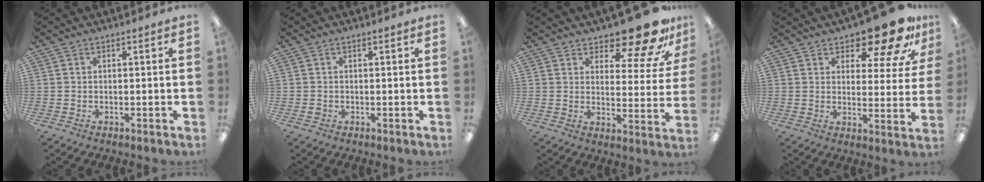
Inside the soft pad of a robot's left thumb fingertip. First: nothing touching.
{"total": 0.5, "force": [-0.1, 0.5, 0.1], "torque": [-0.002, 0.003, -0.003]}
{"total": 15.0, "force": [12.1, 5.0, 7.5], "torque": [-0.100, -0.094, 0.202]}
{"total": 13.6, "force": [10.6, 5.0, 6.9], "torque": [-0.092, -0.074, 0.181]}